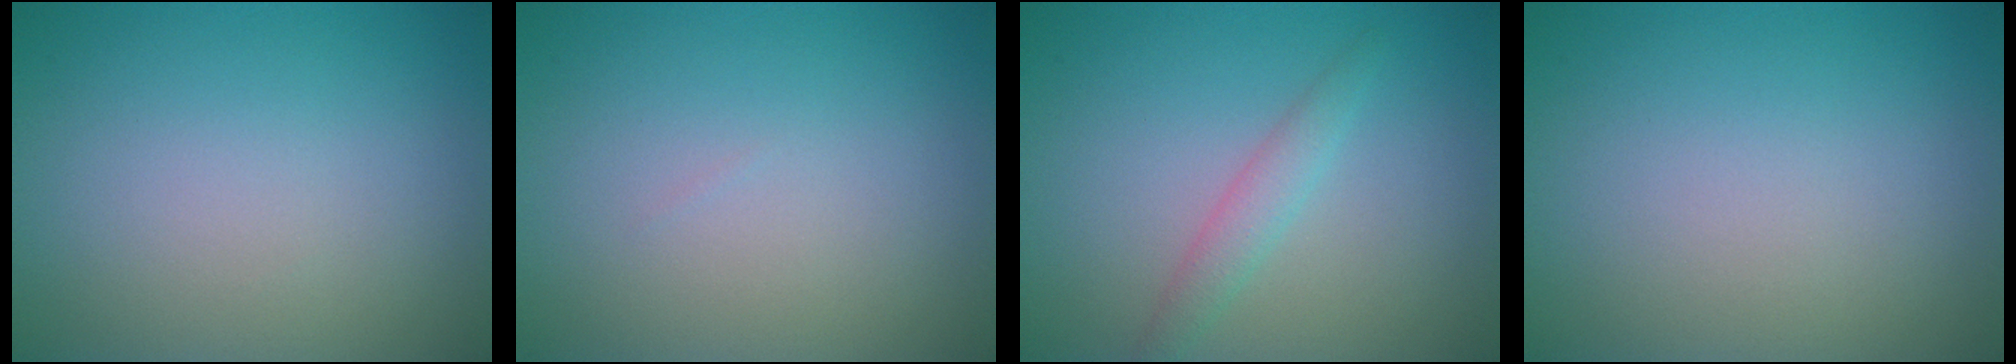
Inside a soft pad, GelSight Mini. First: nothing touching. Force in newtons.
{"total": 0.0}
{"total": 1.9, "press": 1.9, "slide": 0.0}
{"total": 0.0}